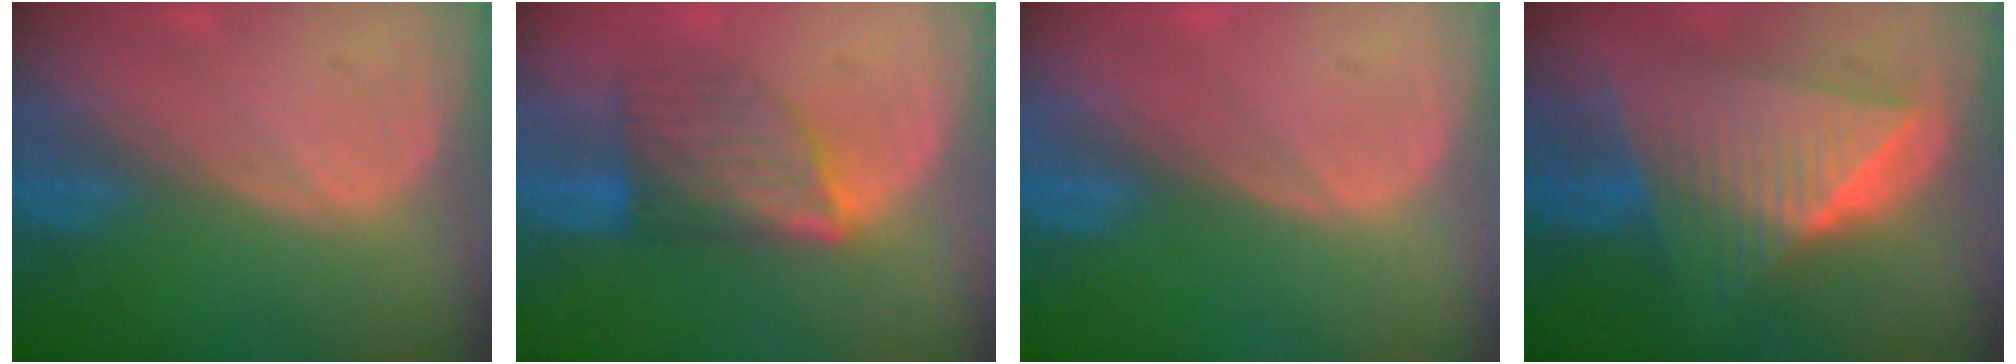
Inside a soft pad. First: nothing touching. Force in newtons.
{"total": 6.5, "press": 6.5, "slide": 0.9}
{"total": 0.0}
{"total": 10.0, "press": 10.0, "slide": 0.6}